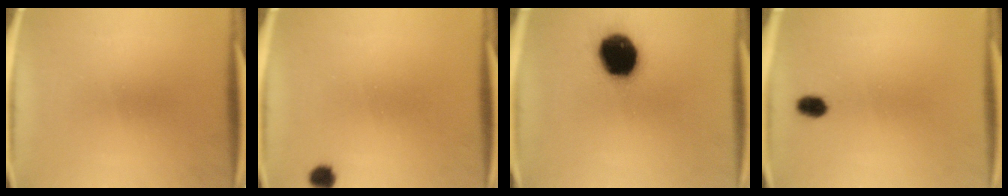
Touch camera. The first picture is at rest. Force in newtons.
{"total": 2.3}
{"total": 18.4}
{"total": 2.7}